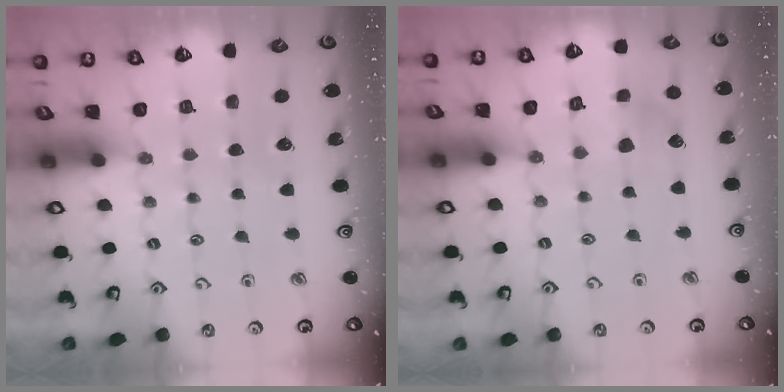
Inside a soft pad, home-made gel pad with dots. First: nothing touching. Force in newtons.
{"total": 7.3, "press": 7.3, "slide": 0.5}